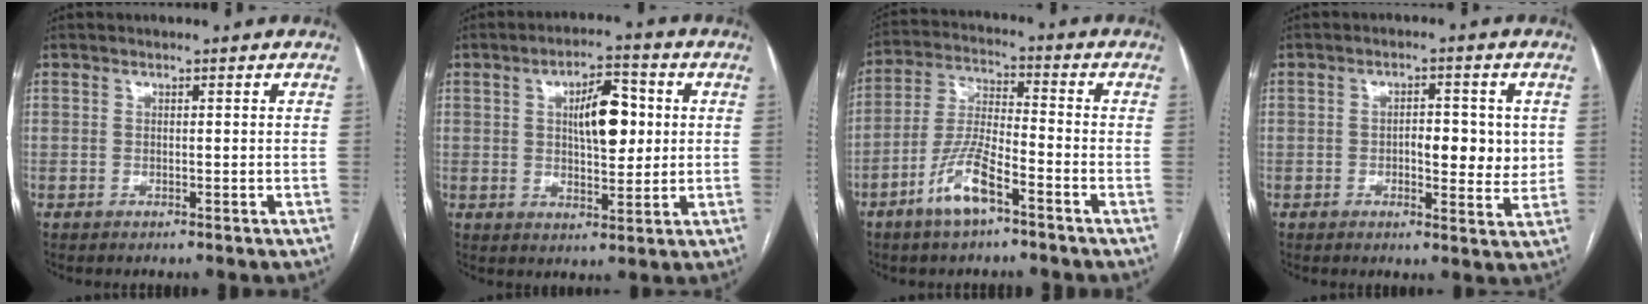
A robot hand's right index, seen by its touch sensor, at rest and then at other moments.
{"total": 8.6, "force": [1.7, 3.2, 7.8], "torque": [-0.127, 0.014, 0.028]}
{"total": 9.1, "force": [-5.3, 1.9, 7.2], "torque": [-0.155, -0.003, -0.101]}
{"total": 6.3, "force": [0.3, 2.6, 5.7], "torque": [-0.074, 0.000, 0.004]}